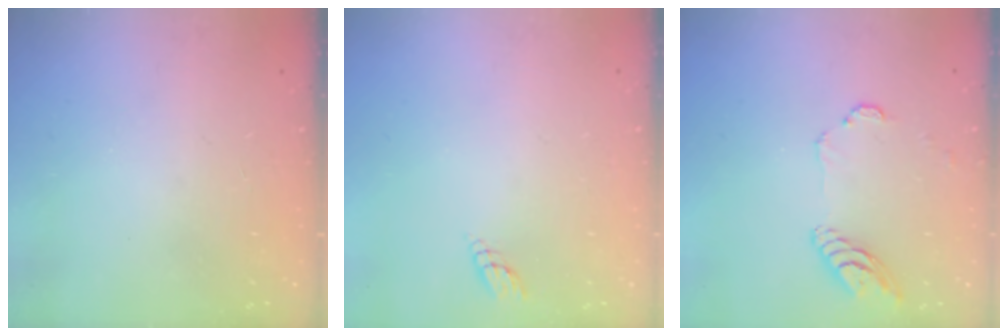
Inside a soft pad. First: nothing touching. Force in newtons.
{"total": 2.8, "press": 2.8, "slide": 0.3}
{"total": 9.5, "press": 9.5, "slide": 0.9}